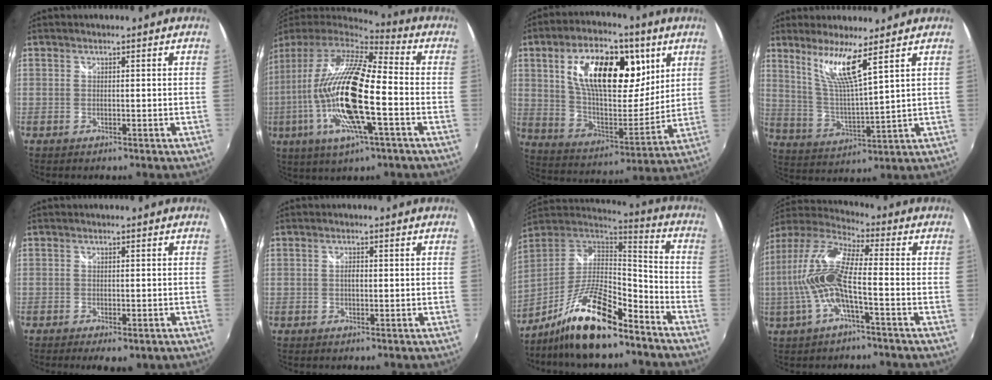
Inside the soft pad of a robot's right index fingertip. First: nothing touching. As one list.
[{"total": 21.1, "force": [-3.6, 4.2, 20.4], "torque": [-0.374, -0.025, -0.080]}, {"total": 22.4, "force": [8.4, 11.1, 17.6], "torque": [-0.303, 0.007, 0.144]}, {"total": 9.2, "force": [6.1, -0.4, 6.9], "torque": [-0.121, -0.004, 0.124]}, {"total": 4.3, "force": [-2.6, 1.6, 3.0], "torque": [-0.060, -0.020, -0.038]}, {"total": 1.3, "force": [0.0, 0.8, 1.1], "torque": [-0.019, 0.002, -0.002]}, {"total": 17.7, "force": [-11.7, 4.9, 12.3], "torque": [-0.240, -0.013, -0.210]}, {"total": 14.0, "force": [-2.2, 2.8, 13.5], "torque": [-0.270, 0.001, -0.044]}]